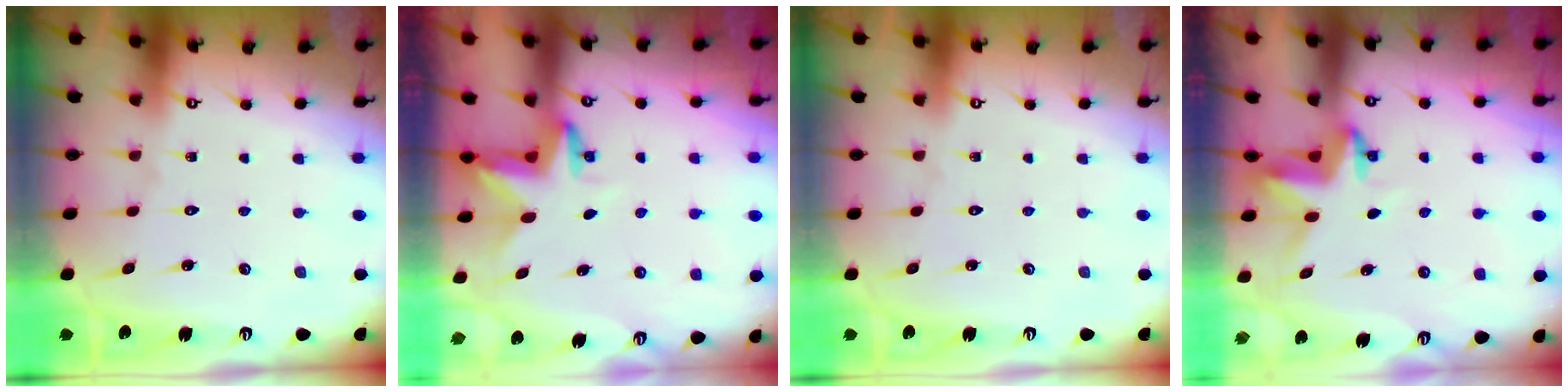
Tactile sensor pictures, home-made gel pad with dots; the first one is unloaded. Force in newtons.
{"total": 3.4, "press": 3.4, "slide": 0.1}
{"total": 0.0}
{"total": 3.8, "press": 3.8, "slide": 0.3}